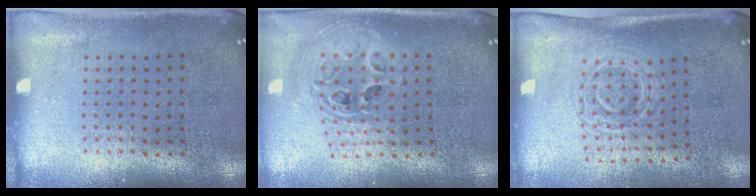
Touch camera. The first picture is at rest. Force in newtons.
{"total": 2.4, "press": 1.8, "slide": 1.6}
{"total": 1.7, "press": 1.3, "slide": 1.0}